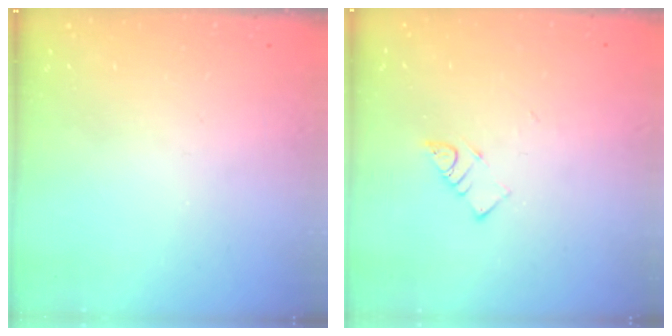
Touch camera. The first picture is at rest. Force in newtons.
{"total": 3.7, "press": 3.7, "slide": 0.4}